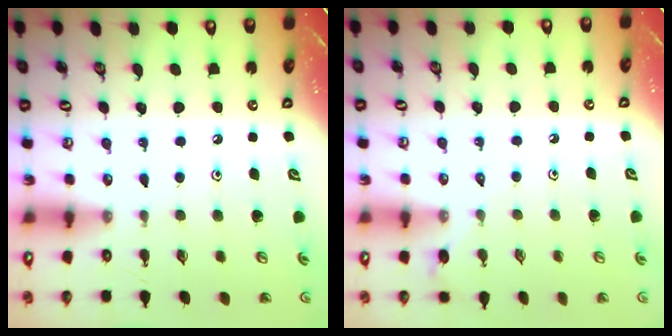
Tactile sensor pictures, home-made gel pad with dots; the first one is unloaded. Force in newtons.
{"total": 4.6, "press": 4.5, "slide": 0.8}